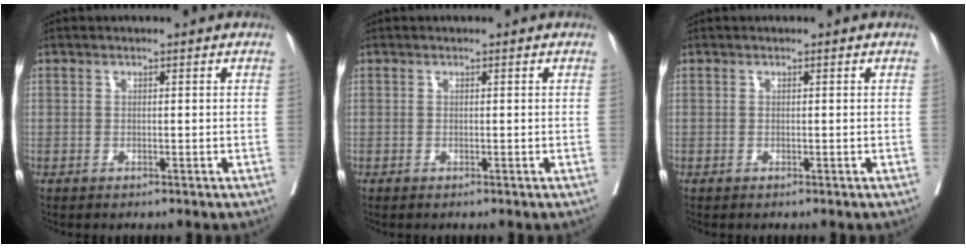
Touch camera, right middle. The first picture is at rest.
{"total": 0.0}
{"total": 0.0}